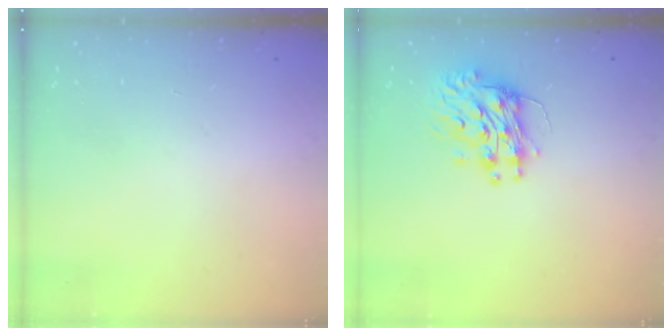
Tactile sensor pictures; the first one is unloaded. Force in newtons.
{"total": 10.1, "press": 10.1, "slide": 1.0}